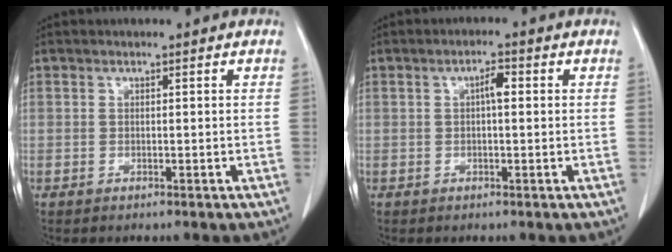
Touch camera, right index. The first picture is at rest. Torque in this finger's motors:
{"motor_torque": [0.38, -0.09, 0.06, 0.03]}